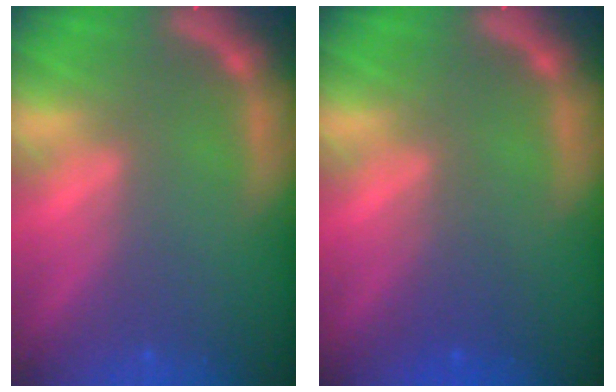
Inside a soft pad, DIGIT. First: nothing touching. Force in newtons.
{"total": 2.0}